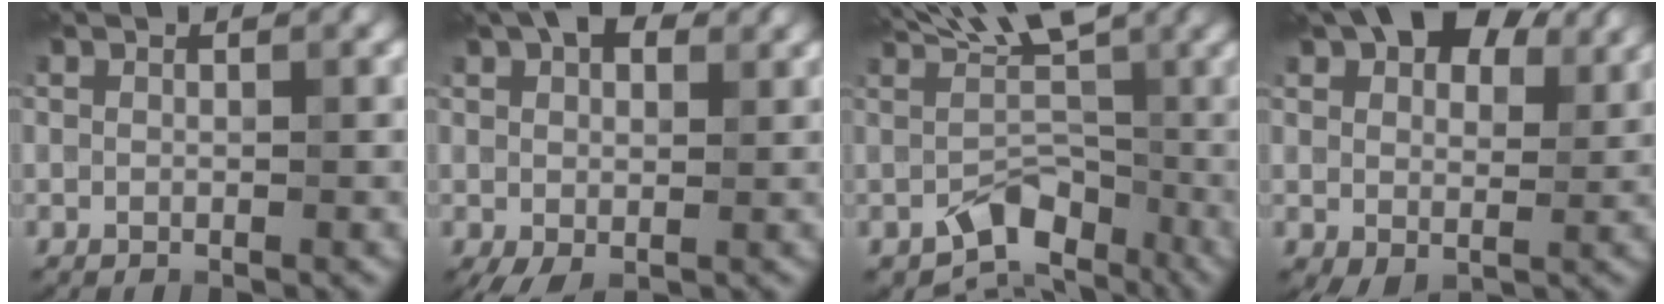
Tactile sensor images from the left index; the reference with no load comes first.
{"total": 5.3, "force": [1.2, 3.2, 4.2], "torque": [-0.076, 0.013, 0.015]}
{"total": 5.5, "force": [-1.1, 3.8, 3.8], "torque": [-0.037, -0.003, -0.021]}
{"total": 10.5, "force": [4.4, 6.3, 7.1], "torque": [-0.102, 0.014, 0.075]}